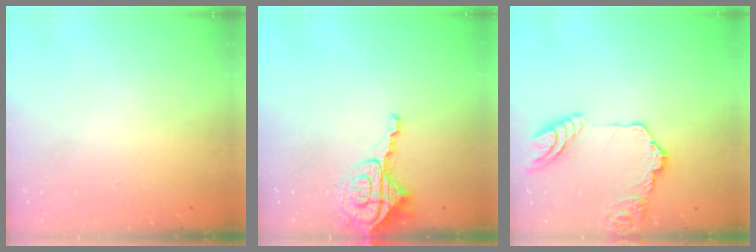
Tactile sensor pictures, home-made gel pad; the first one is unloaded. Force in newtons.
{"total": 7.7, "press": 7.6, "slide": 0.8}
{"total": 15.3, "press": 15.2, "slide": 1.7}